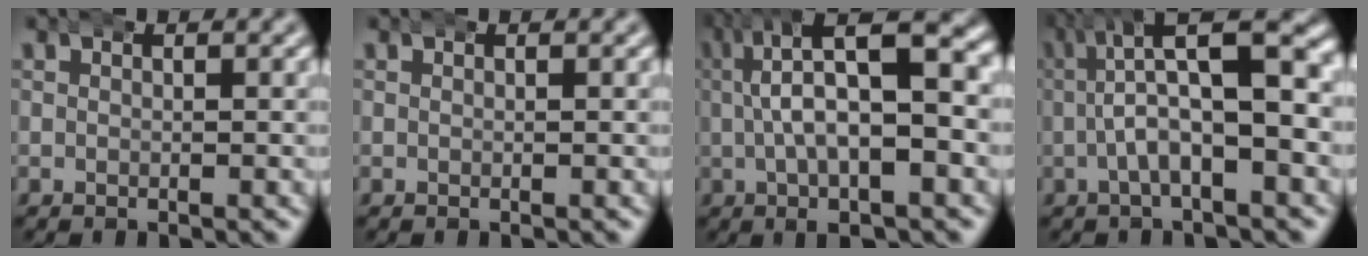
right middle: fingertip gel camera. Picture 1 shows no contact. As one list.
[{"total": 0.0}, {"total": 10.6, "force": [1.5, 4.5, 9.5], "torque": [-0.142, 0.015, 0.018]}, {"total": 9.0, "force": [1.0, 3.5, 8.3], "torque": [-0.123, 0.018, 0.008]}]